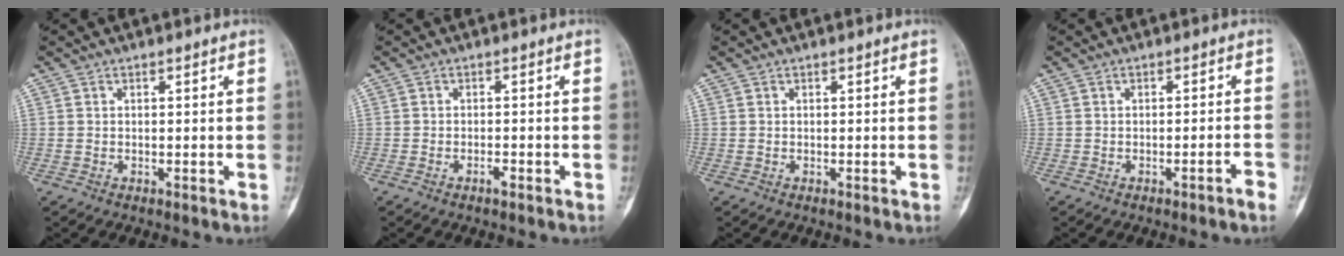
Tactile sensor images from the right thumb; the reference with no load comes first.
{"total": 1.2, "force": [-0.8, 0.3, 0.8], "torque": [-0.017, 0.005, -0.014]}
{"total": 0.0}
{"total": 2.3, "force": [-1.4, -0.1, 1.8], "torque": [-0.036, 0.009, -0.019]}